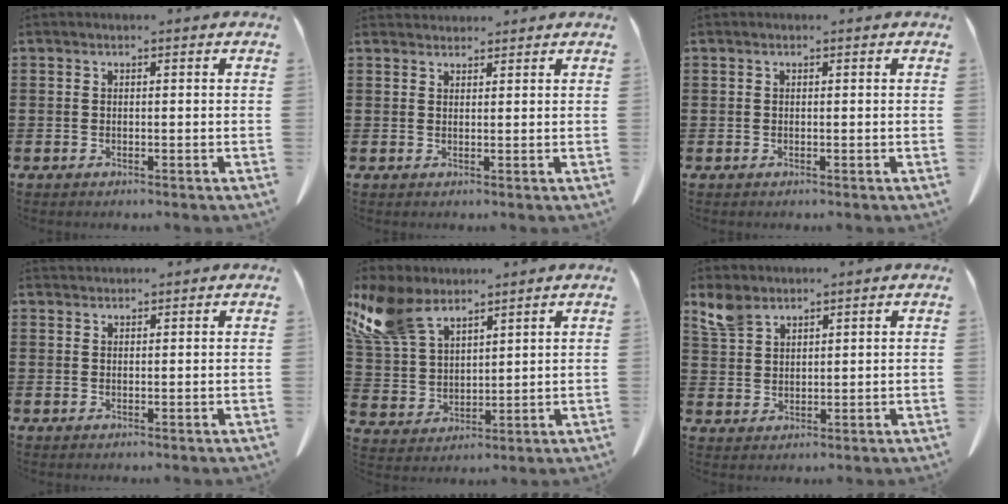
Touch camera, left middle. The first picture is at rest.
{"total": 1.7, "force": [1.6, 0.4, -0.1], "torque": [-0.003, 0.003, 0.033]}
{"total": 0.0}
{"total": 1.3, "force": [1.3, 0.2, 0.0], "torque": [-0.003, 0.000, 0.025]}
{"total": 10.3, "force": [7.5, 4.7, 5.4], "torque": [-0.146, -0.014, 0.142]}
{"total": 4.2, "force": [3.2, 2.1, 1.6], "torque": [-0.046, 0.001, 0.063]}